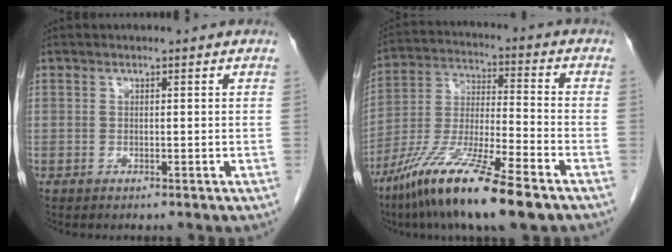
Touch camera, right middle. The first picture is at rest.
{"total": 16.7, "force": [-10.8, 0.9, 12.6], "torque": [-0.264, -0.045, -0.201]}